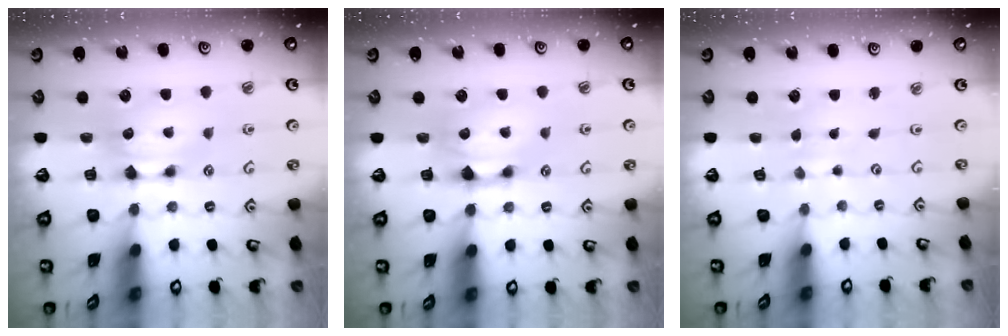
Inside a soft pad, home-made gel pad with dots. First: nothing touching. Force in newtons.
{"total": 1.1, "press": 0.5, "slide": 1.0}
{"total": 4.9, "press": 4.9, "slide": 0.3}